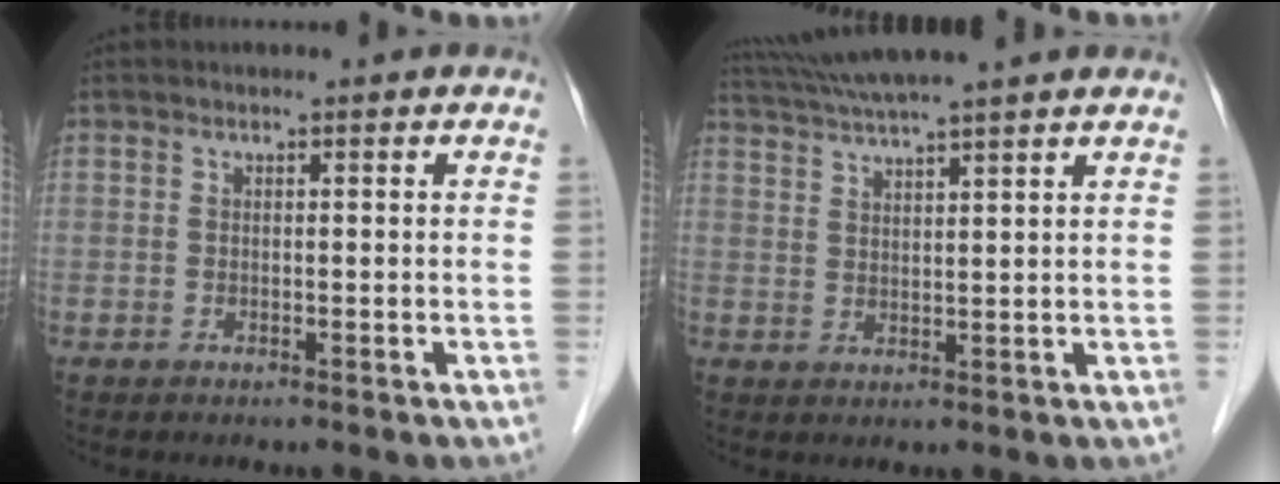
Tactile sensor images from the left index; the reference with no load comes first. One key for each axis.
{"total": 9.7, "fx": 8.6, "fy": -1.4, "fz": 4.3, "tx": -0.079, "ty": 0.030, "tz": 0.131}